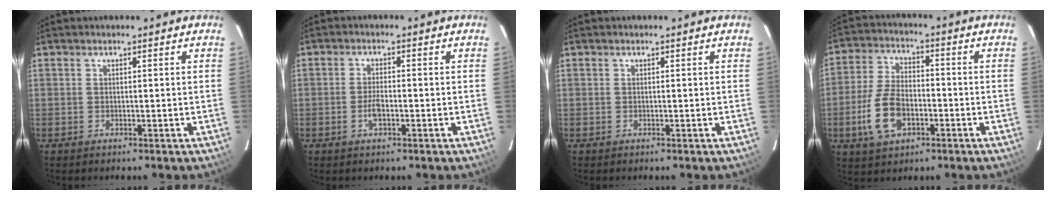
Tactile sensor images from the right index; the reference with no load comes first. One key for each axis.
{"total": 3.0, "fx": -1.1, "fy": 1.2, "fz": 2.5, "tx": -0.051, "ty": 0.000, "tz": -0.020}
{"total": 0.0}
{"total": 10.8, "fx": -3.8, "fy": 6.3, "fz": 8.0, "tx": -0.177, "ty": 0.007, "tz": -0.066}